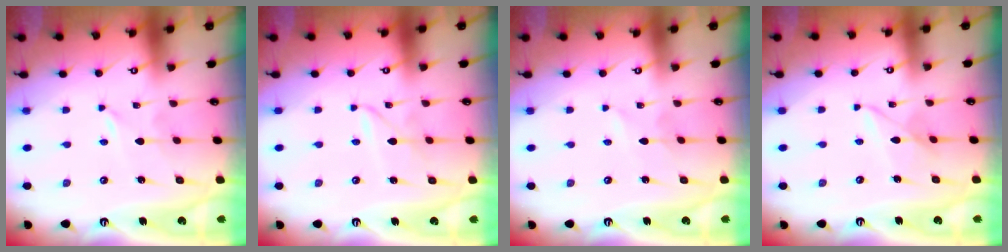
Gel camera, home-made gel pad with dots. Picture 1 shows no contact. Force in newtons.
{"total": 2.1, "press": 2.1, "slide": 0.1}
{"total": 1.2, "press": 1.1, "slide": 0.2}
{"total": 5.0, "press": 4.9, "slide": 0.4}